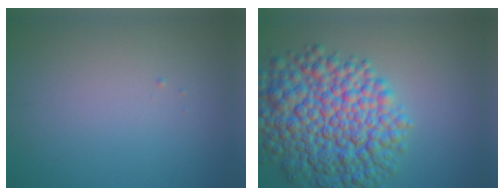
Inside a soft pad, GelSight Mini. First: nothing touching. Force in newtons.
{"total": 11.5, "press": 11.5, "slide": 0.2}